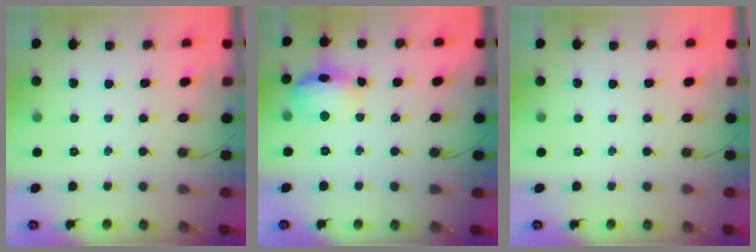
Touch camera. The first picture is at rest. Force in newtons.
{"total": 14.2, "press": 14.1, "slide": 1.6}
{"total": 0.0}